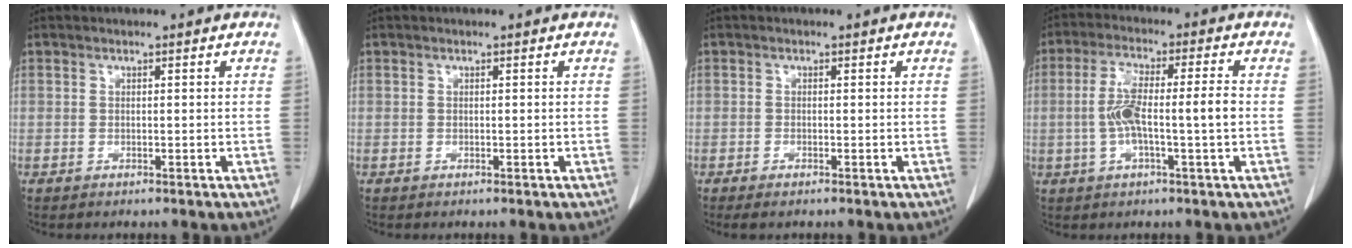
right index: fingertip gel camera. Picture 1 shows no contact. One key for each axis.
{"total": 0.0}
{"total": 1.4, "fx": -1.1, "fy": 0.3, "fz": 0.9, "tx": -0.012, "ty": 0.000, "tz": -0.013}
{"total": 8.1, "fx": -0.8, "fy": 0.7, "fz": 8.0, "tx": -0.161, "ty": 0.016, "tz": -0.016}